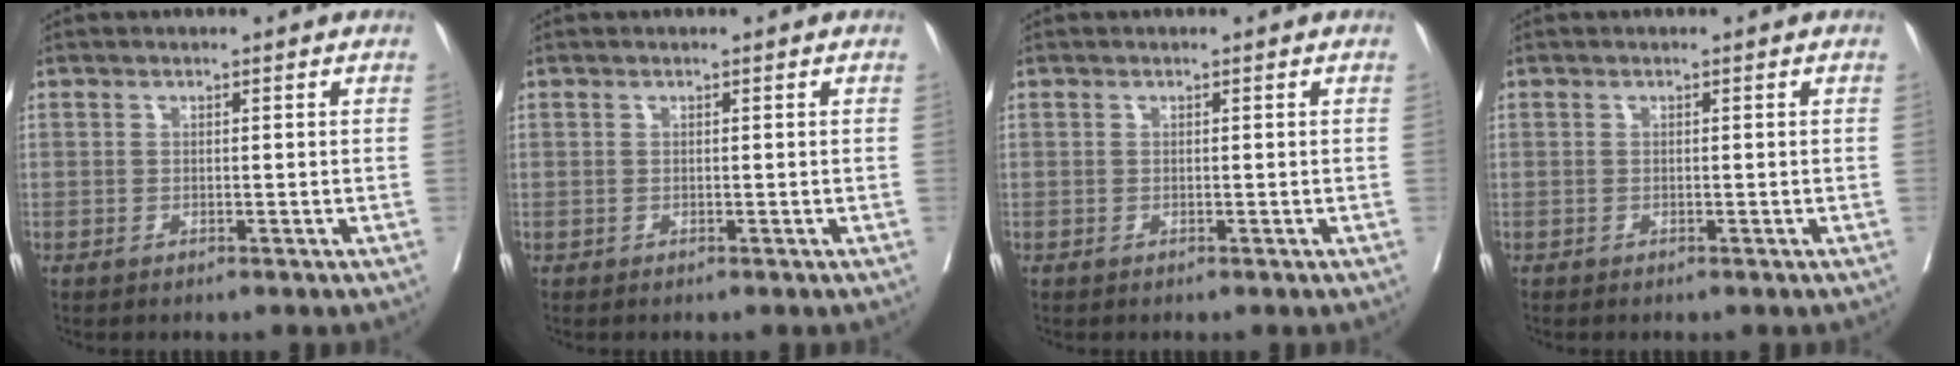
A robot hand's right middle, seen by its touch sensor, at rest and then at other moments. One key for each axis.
{"total": 0.0}
{"total": 0.0}
{"total": 0.0}